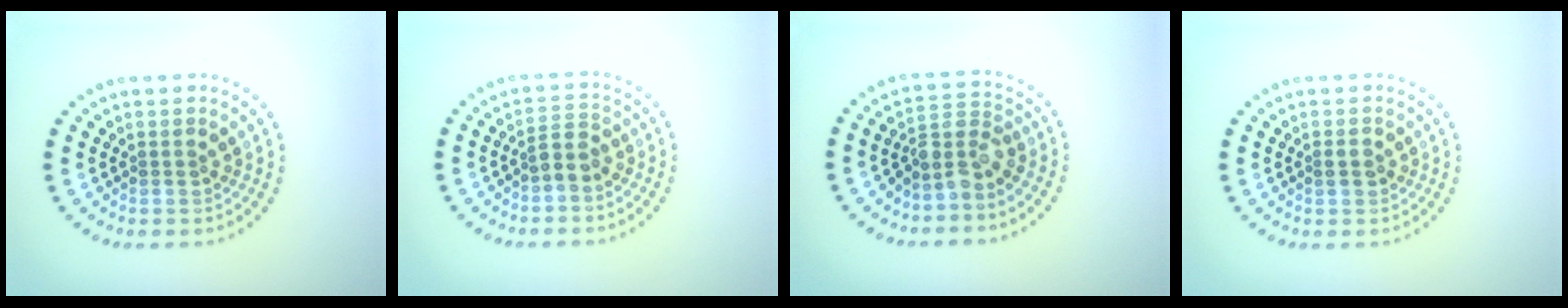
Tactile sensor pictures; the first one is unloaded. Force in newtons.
{"total": 2.0, "press": 1.6, "slide": 1.1}
{"total": 3.2, "press": 2.4, "slide": 2.1}
{"total": 1.2, "press": 1.2, "slide": 0.1}